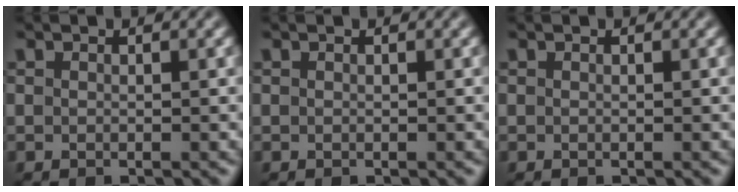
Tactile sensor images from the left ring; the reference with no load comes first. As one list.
[{"total": 0.0}, {"total": 0.0}]